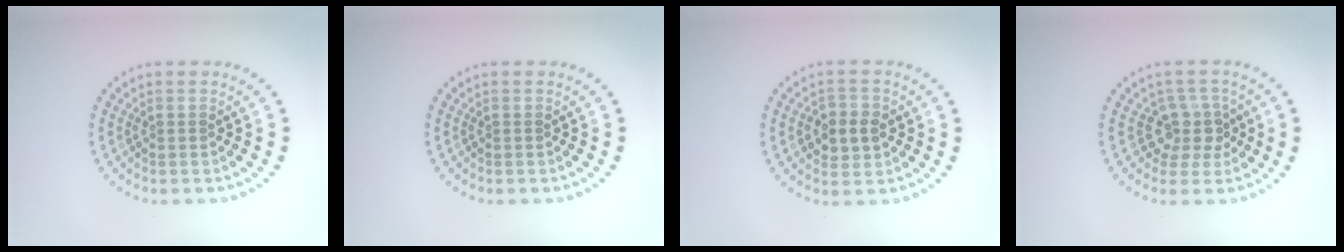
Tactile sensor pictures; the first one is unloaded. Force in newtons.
{"total": 0.0}
{"total": 2.9, "press": 2.9, "slide": 0.4}
{"total": 2.9, "press": 2.3, "slide": 1.7}